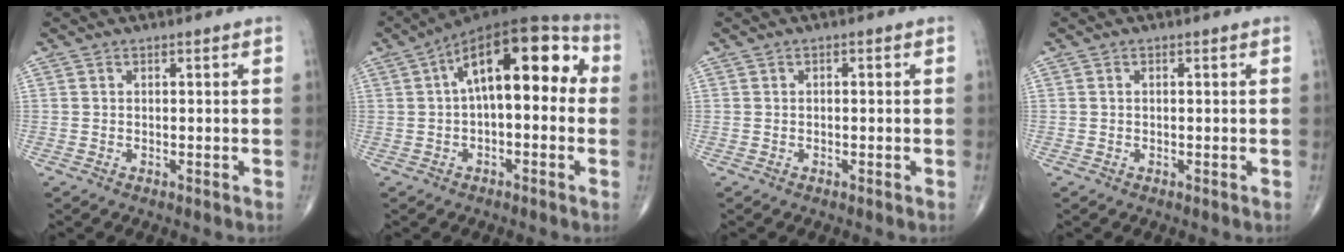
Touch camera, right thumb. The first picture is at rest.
{"total": 17.9, "force": [2.8, 8.1, 15.7], "torque": [-0.208, 0.046, 0.030]}
{"total": 0.6, "force": [0.0, 0.3, 0.5], "torque": [-0.002, 0.002, -0.003]}
{"total": 0.0}